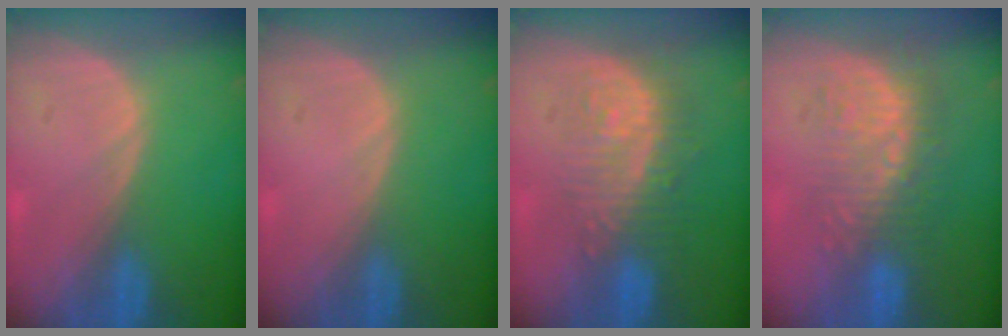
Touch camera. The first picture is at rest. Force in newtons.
{"total": 0.0}
{"total": 9.0, "press": 8.6, "slide": 2.9}
{"total": 9.2, "press": 8.5, "slide": 3.6}